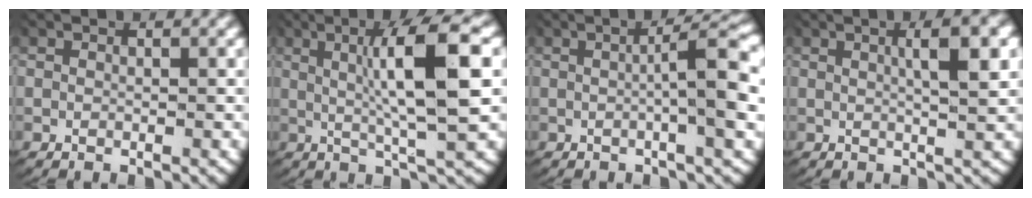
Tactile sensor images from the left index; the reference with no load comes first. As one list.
[{"total": 7.3, "force": [1.7, 0.8, 7.0], "torque": [-0.123, 0.005, 0.028]}, {"total": 4.8, "force": [0.3, 0.8, 4.8], "torque": [-0.068, 0.009, 0.004]}, {"total": 3.9, "force": [1.4, 0.5, 3.6], "torque": [-0.058, 0.006, 0.024]}]